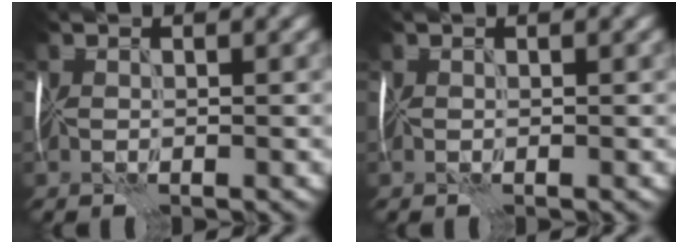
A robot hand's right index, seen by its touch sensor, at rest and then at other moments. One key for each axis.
{"total": 0.0}